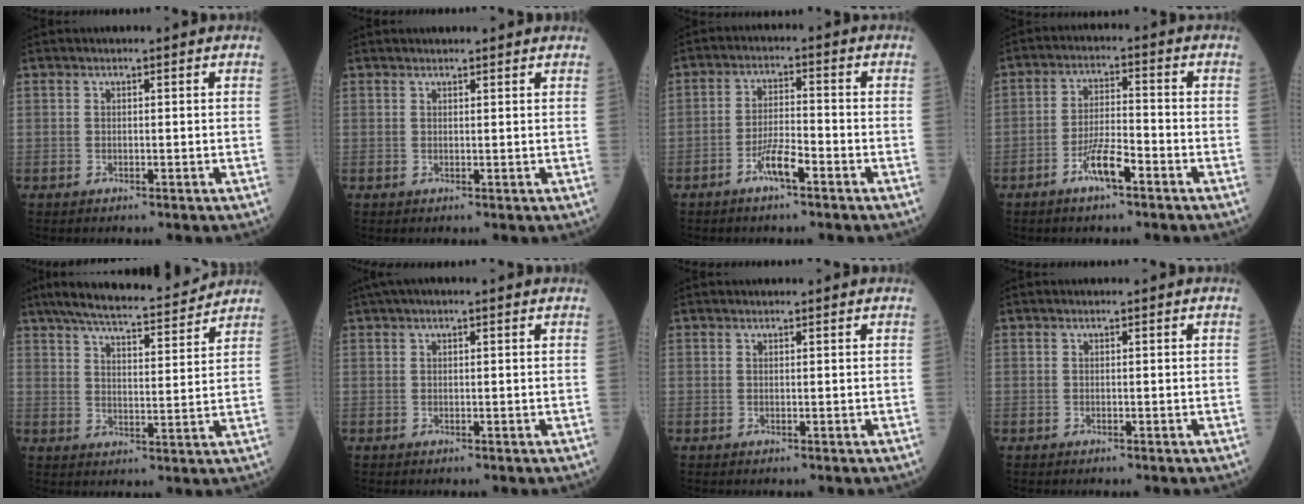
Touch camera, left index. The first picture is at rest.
{"total": 3.3, "force": [3.2, 0.3, 1.0], "torque": [-0.013, 0.018, 0.036]}
{"total": 4.8, "force": [-2.9, 0.7, 3.8], "torque": [-0.076, 0.000, -0.058]}
{"total": 5.7, "force": [-3.5, 1.0, 4.5], "torque": [-0.092, -0.001, -0.066]}
{"total": 14.2, "force": [12.8, 1.5, 6.1], "torque": [-0.104, 0.008, 0.189]}
{"total": 3.7, "force": [2.7, 0.3, 2.5], "torque": [-0.044, 0.038, 0.042]}
{"total": 1.3, "force": [1.3, 0.1, 0.4], "torque": [-0.007, 0.012, 0.018]}
{"total": 0.0}